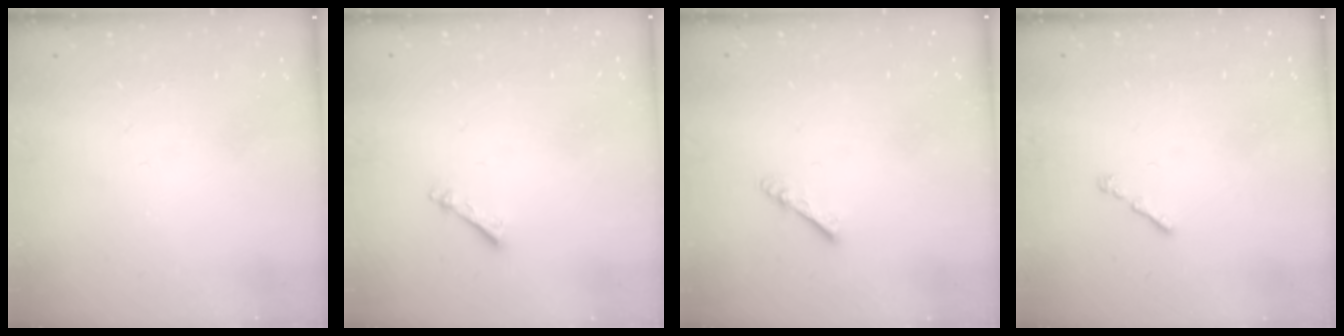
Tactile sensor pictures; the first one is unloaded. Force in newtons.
{"total": 2.4, "press": 2.3, "slide": 0.4}
{"total": 2.9, "press": 2.8, "slide": 0.4}
{"total": 1.0, "press": 0.9, "slide": 0.5}